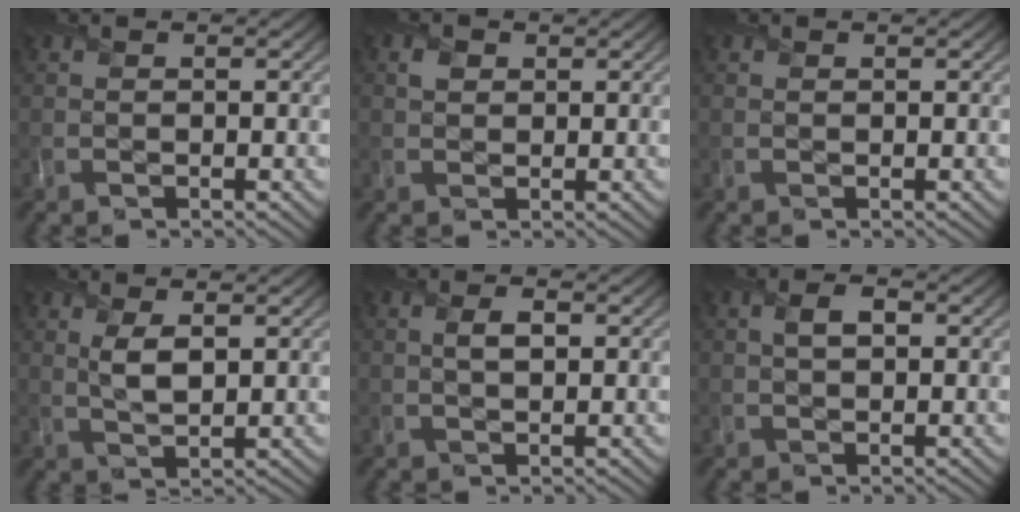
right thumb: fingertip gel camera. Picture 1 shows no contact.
{"total": 1.3, "force": [0.5, 1.2, 0.3], "torque": [-0.007, 0.000, 0.010]}
{"total": 0.0}
{"total": 3.2, "force": [1.1, 1.4, 2.6], "torque": [-0.059, -0.003, 0.025]}
{"total": 1.7, "force": [0.3, 0.9, 1.4], "torque": [-0.029, 0.001, 0.005]}
{"total": 2.0, "force": [0.3, 1.3, 1.5], "torque": [-0.028, 0.002, 0.005]}